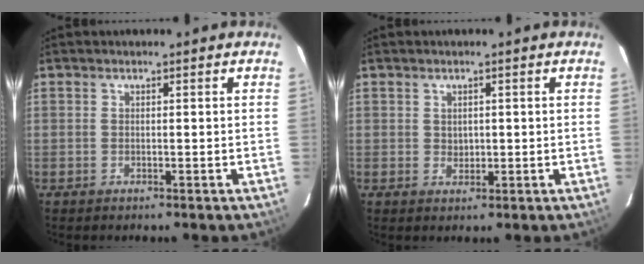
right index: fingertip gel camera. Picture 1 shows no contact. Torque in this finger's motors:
{"motor_torque": [0.02, 0.06, 0.12, -0.01]}